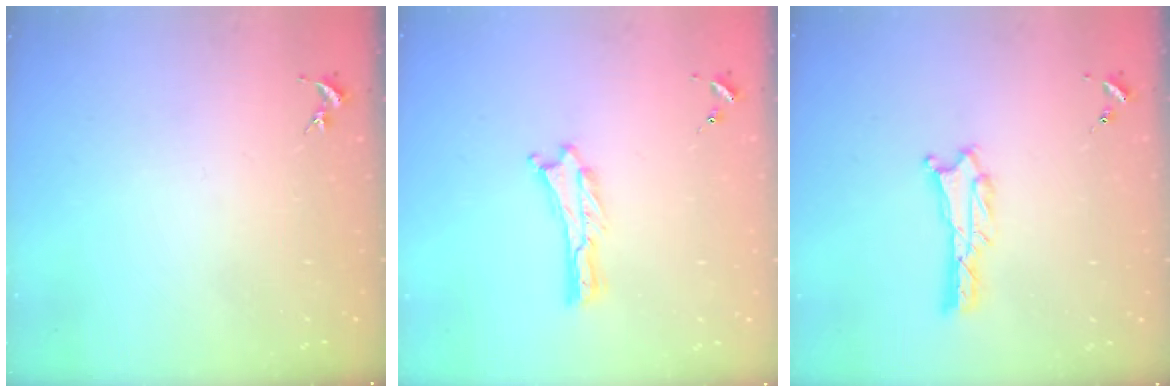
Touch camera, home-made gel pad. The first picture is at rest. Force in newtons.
{"total": 0.0}
{"total": 1.3, "press": 1.2, "slide": 0.1}